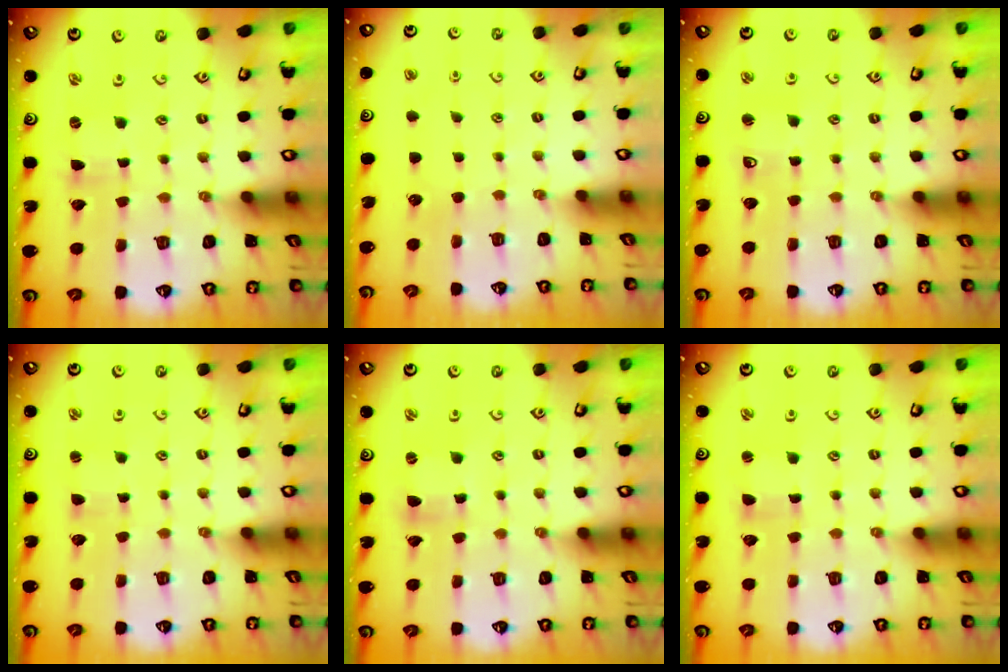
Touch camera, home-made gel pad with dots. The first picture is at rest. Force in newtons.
{"total": 0.0}
{"total": 4.0, "press": 3.9, "slide": 0.6}
{"total": 1.5, "press": 1.4, "slide": 0.2}
{"total": 2.5, "press": 2.5, "slide": 0.2}
{"total": 0.8, "press": 0.8, "slide": 0.1}